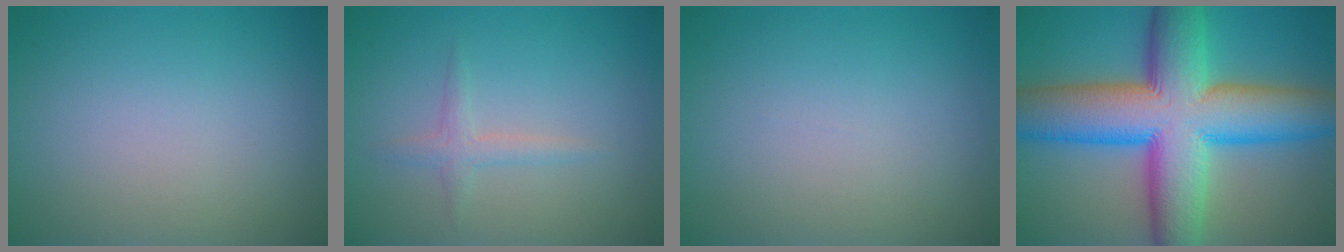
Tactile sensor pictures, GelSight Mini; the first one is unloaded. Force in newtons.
{"total": 1.5, "press": 1.5, "slide": 0.1}
{"total": 0.0}
{"total": 14.8, "press": 14.8, "slide": 0.4}